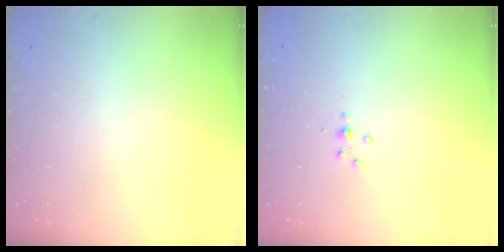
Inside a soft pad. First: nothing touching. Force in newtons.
{"total": 4.3, "press": 4.0, "slide": 1.7}